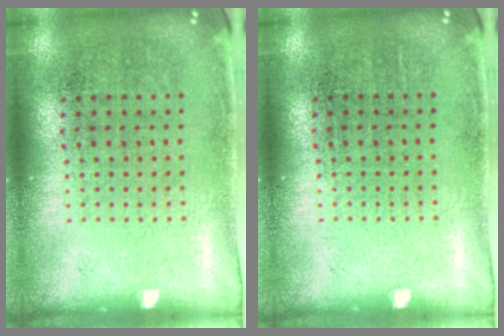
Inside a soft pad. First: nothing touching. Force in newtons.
{"total": 0.0}